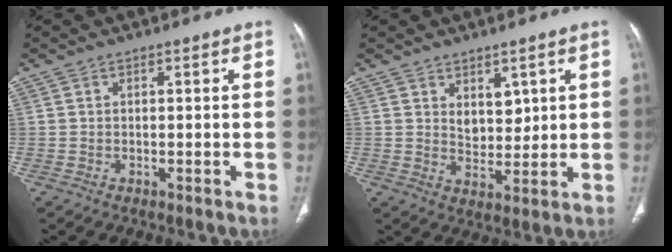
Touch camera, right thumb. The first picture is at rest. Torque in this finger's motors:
{"motor_torque": [-0.18, 1.35, 0.09, 0.90, 0.03]}